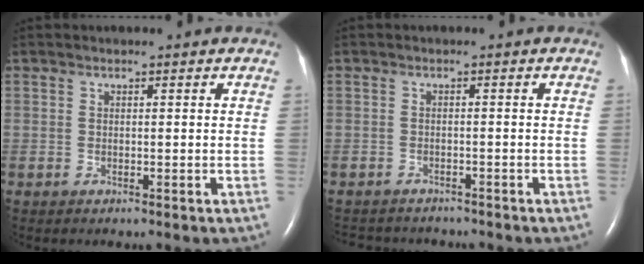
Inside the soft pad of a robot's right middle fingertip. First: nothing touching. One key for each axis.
{"total": 6.9, "fx": -6.4, "fy": 2.0, "fz": 1.3, "tx": -0.024, "ty": -0.002, "tz": -0.085}